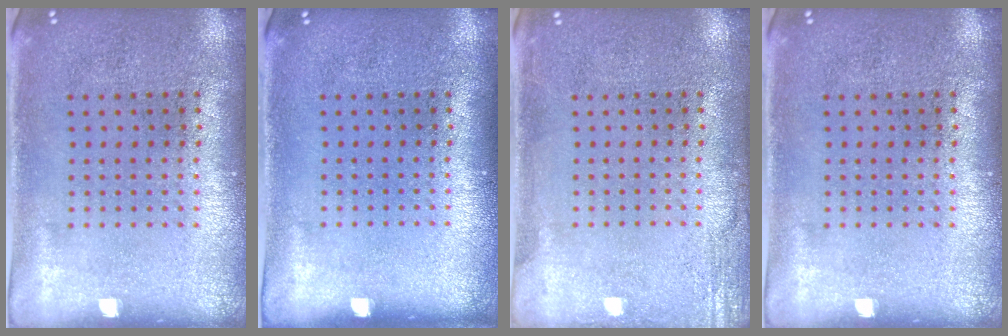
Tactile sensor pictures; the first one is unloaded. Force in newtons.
{"total": 0.0}
{"total": 2.2, "press": 2.2, "slide": 0.4}
{"total": 0.0}